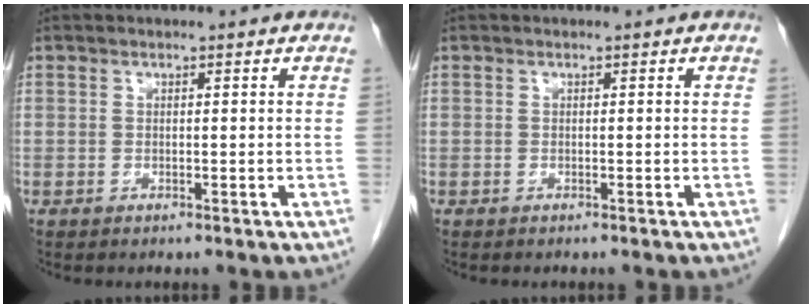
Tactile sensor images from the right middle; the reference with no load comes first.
{"total": 0.7, "force": [-0.6, 0.1, 0.3], "torque": [-0.002, -0.001, -0.008]}